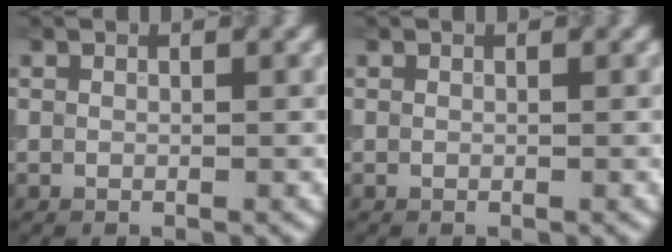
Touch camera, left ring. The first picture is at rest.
{"total": 0.0}